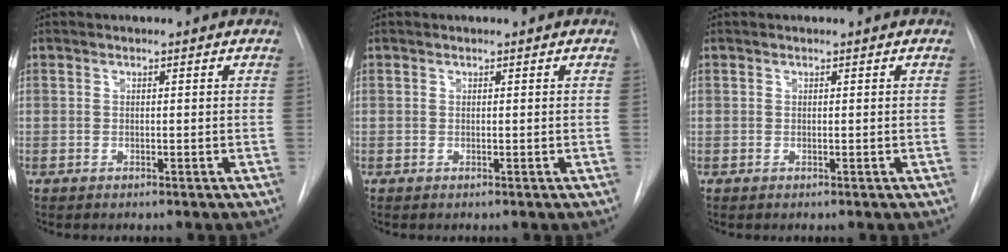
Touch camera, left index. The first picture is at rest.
{"total": 0.0}
{"total": 0.0}